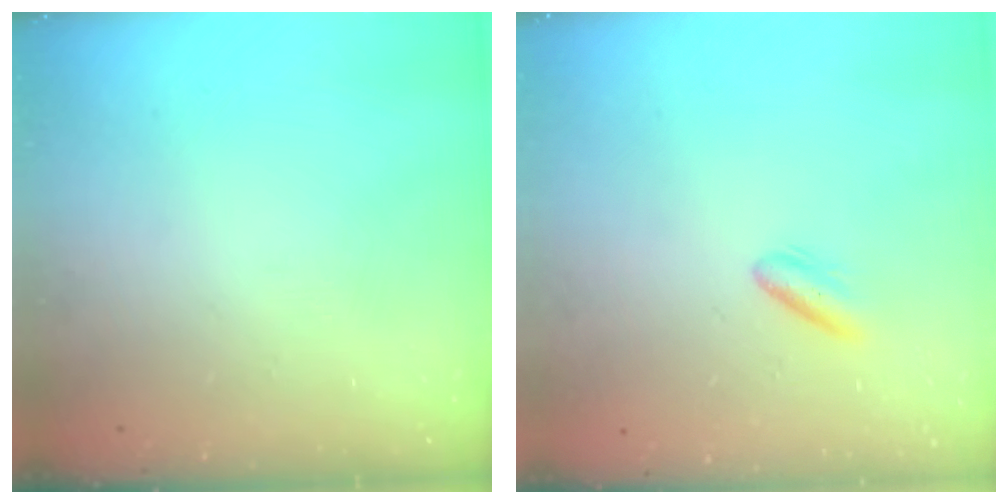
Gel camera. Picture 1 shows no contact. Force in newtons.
{"total": 3.7, "press": 3.4, "slide": 1.4}